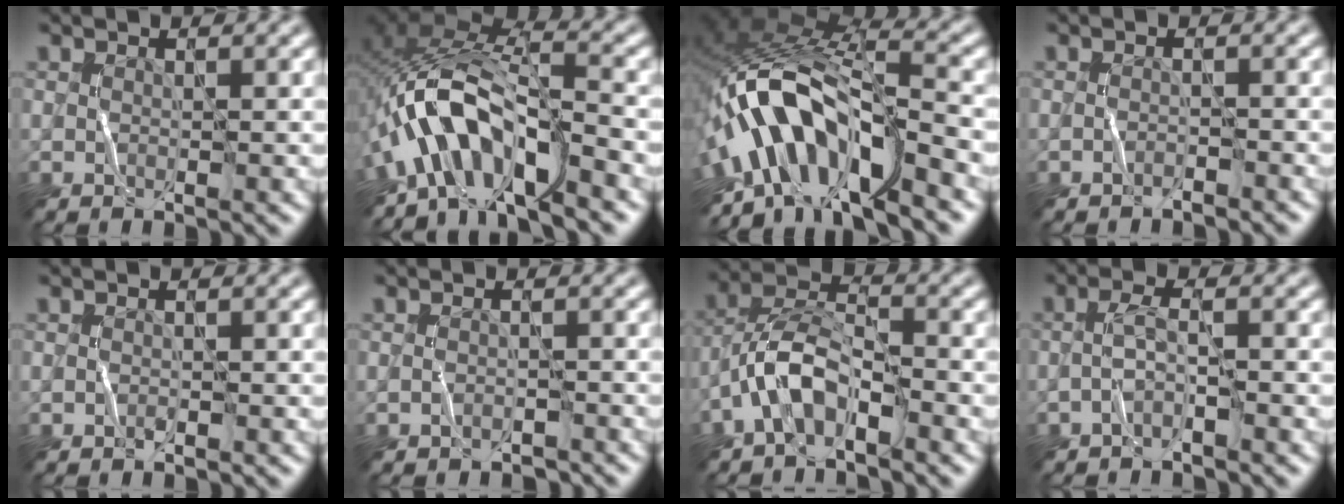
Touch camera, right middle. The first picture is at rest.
{"total": 8.6, "force": [-4.5, 3.3, 6.6], "torque": [-0.117, 0.024, -0.090]}
{"total": 9.7, "force": [-5.3, 3.7, 7.2], "torque": [-0.118, 0.026, -0.099]}
{"total": 1.0, "force": [-1.0, 0.1, 0.2], "torque": [-0.001, 0.010, -0.020]}
{"total": 0.0}
{"total": 1.3, "force": [-1.3, 0.2, -0.2], "torque": [0.007, 0.007, -0.021]}
{"total": 4.8, "force": [-2.9, 2.0, 3.2], "torque": [-0.064, 0.023, -0.061]}
{"total": 1.5, "force": [-1.0, 0.1, 1.0], "torque": [-0.026, 0.016, -0.026]}